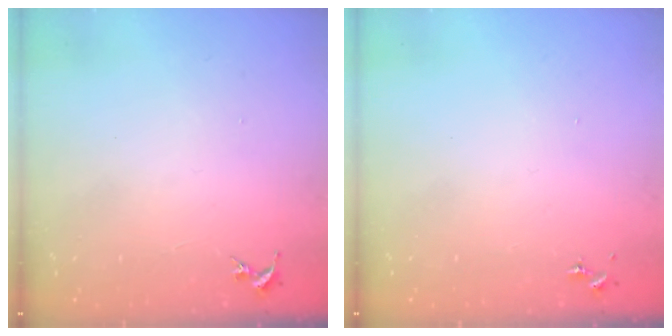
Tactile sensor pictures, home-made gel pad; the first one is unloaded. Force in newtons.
{"total": 0.0}